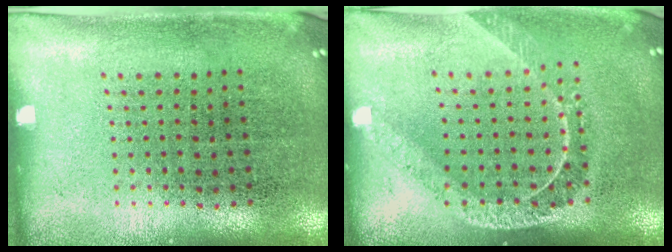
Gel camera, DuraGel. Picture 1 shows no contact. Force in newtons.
{"total": 1.7, "press": 1.4, "slide": 1.0}